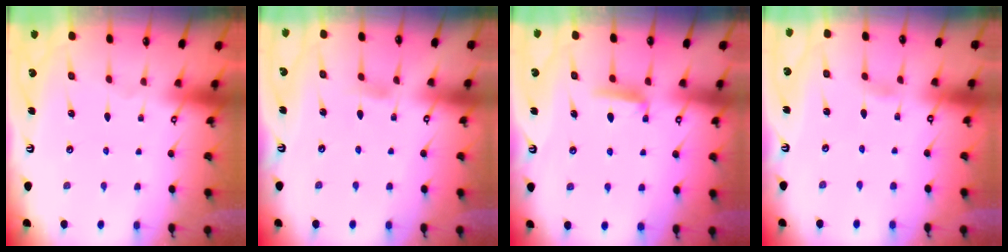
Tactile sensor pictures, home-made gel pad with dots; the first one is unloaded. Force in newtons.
{"total": 3.6, "press": 3.6, "slide": 0.4}
{"total": 4.9, "press": 4.9, "slide": 0.7}
{"total": 1.7, "press": 1.7, "slide": 0.2}